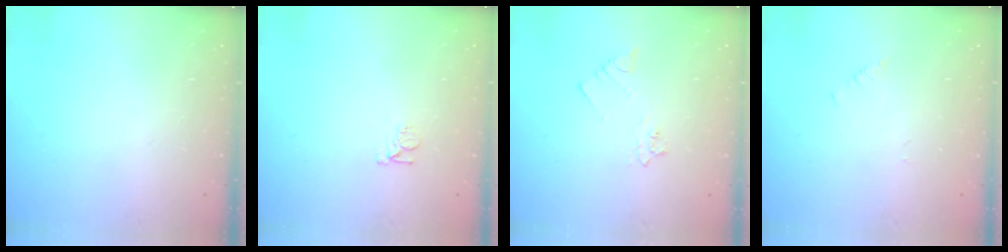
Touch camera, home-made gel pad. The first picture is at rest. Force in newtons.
{"total": 4.9, "press": 4.9, "slide": 0.3}
{"total": 2.5, "press": 2.4, "slide": 0.4}
{"total": 1.3, "press": 1.3, "slide": 0.2}